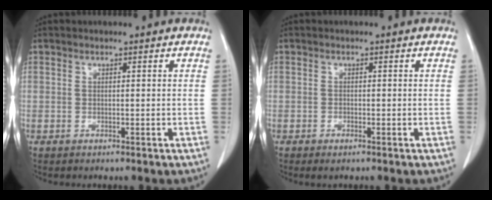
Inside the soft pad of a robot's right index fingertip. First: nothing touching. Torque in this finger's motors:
{"motor_torque": [0.00, 0.04, 0.06, 0.01]}